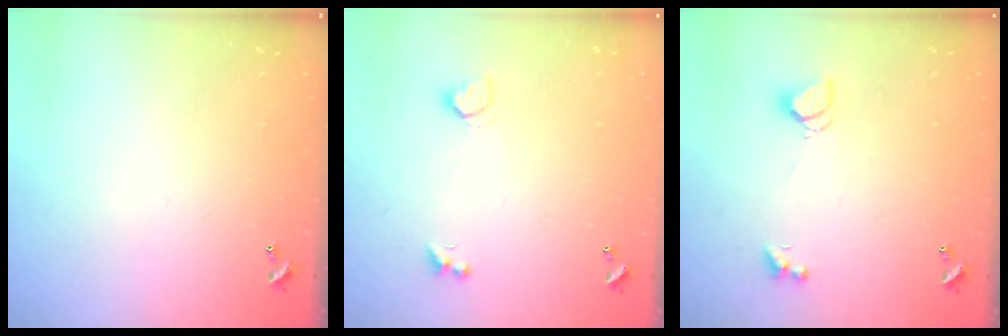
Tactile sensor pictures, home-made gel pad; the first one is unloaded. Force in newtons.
{"total": 1.8, "press": 1.8, "slide": 0.5}
{"total": 2.5, "press": 2.5, "slide": 0.6}